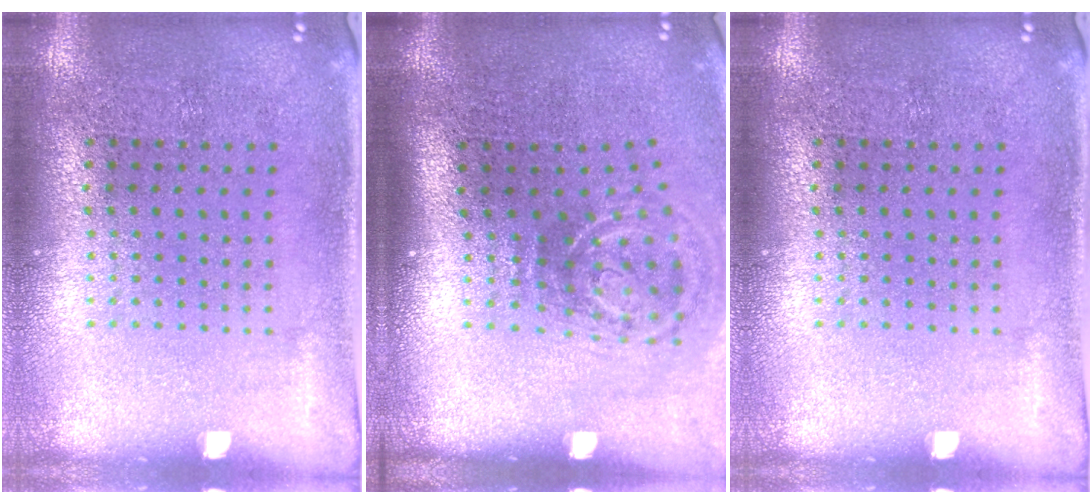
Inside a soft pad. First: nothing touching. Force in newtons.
{"total": 2.0, "press": 1.3, "slide": 1.6}
{"total": 0.0}